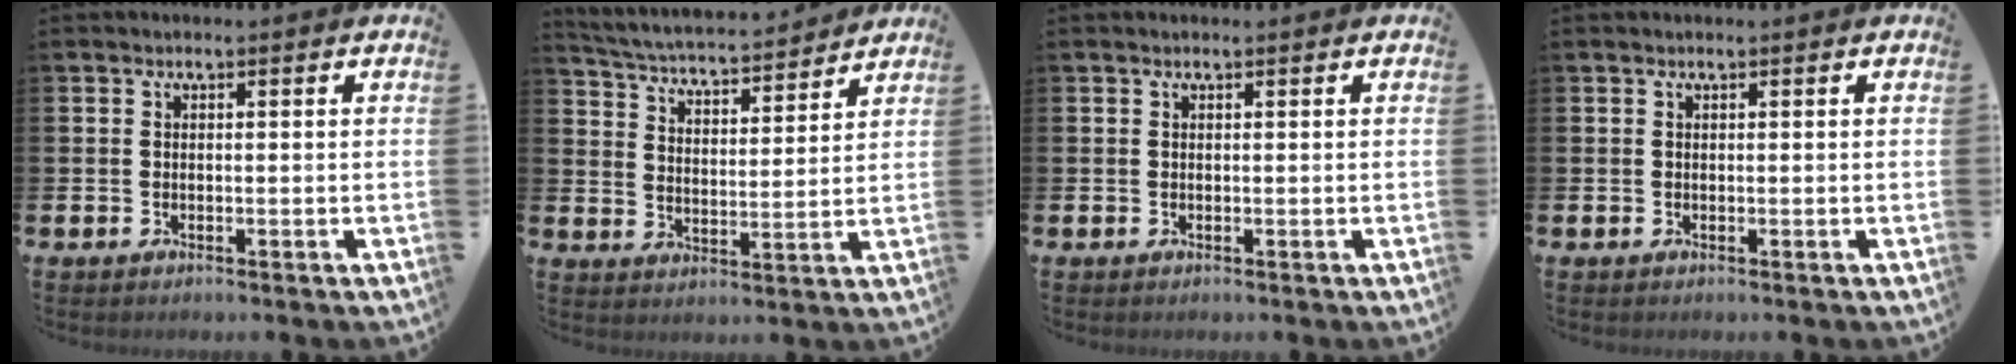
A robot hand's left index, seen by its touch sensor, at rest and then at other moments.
{"total": 4.8, "force": [4.6, 0.5, 0.9], "torque": [-0.045, -0.040, 0.076]}
{"total": 0.0}
{"total": 0.0}